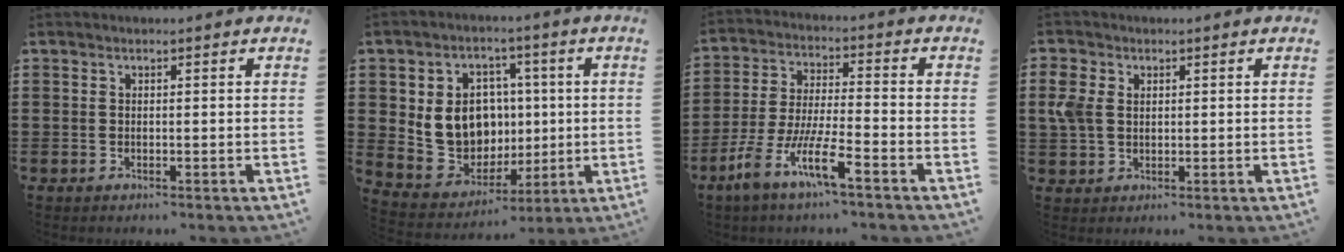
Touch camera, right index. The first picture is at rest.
{"total": 10.5, "force": [1.1, 9.2, 4.9], "torque": [-0.117, 0.008, 0.026]}
{"total": 9.3, "force": [-5.9, 1.3, 7.0], "torque": [-0.169, -0.010, -0.120]}
{"total": 3.9, "force": [1.1, 2.8, 2.5], "torque": [-0.071, 0.005, 0.014]}